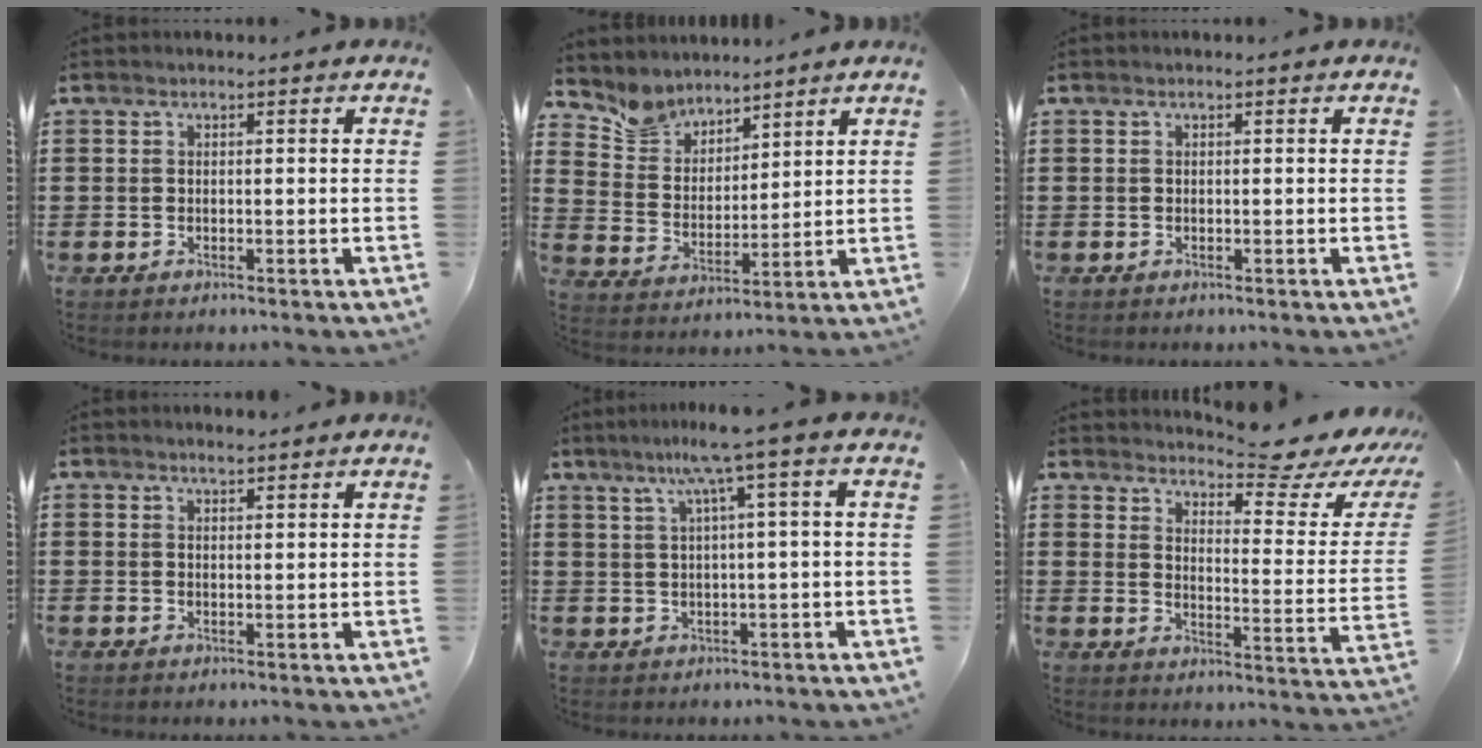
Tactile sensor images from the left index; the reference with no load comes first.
{"total": 6.3, "force": [5.6, 2.9, 0.0], "torque": [-0.038, -0.026, 0.106]}
{"total": 0.0}
{"total": 1.4, "force": [1.3, 0.1, 0.5], "torque": [-0.011, 0.001, 0.025]}
{"total": 6.3, "force": [2.5, -0.4, 5.8], "torque": [-0.116, 0.004, 0.039]}
{"total": 7.1, "force": [6.4, 0.4, 3.0], "torque": [-0.049, -0.053, 0.103]}